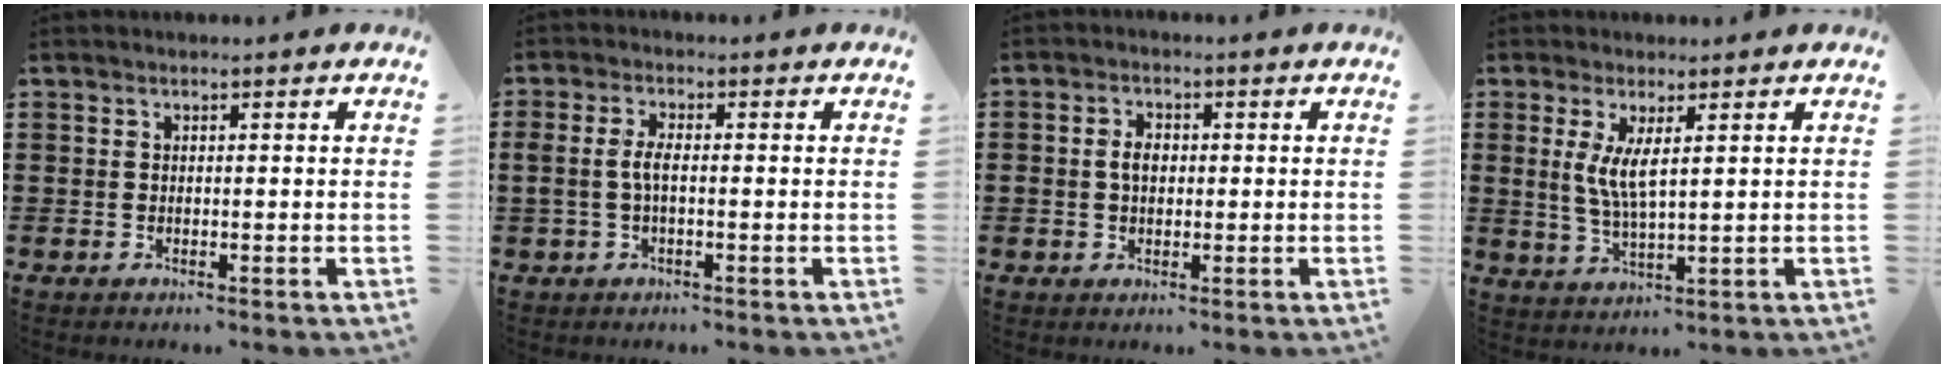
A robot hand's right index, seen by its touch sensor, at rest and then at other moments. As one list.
[{"total": 3.1, "force": [-0.5, 1.1, 2.8], "torque": [-0.074, -0.004, -0.017]}, {"total": 2.7, "force": [0.0, 1.8, 2.0], "torque": [-0.041, 0.008, -0.001]}, {"total": 4.9, "force": [1.4, 1.2, 4.6], "torque": [-0.095, -0.002, 0.023]}]